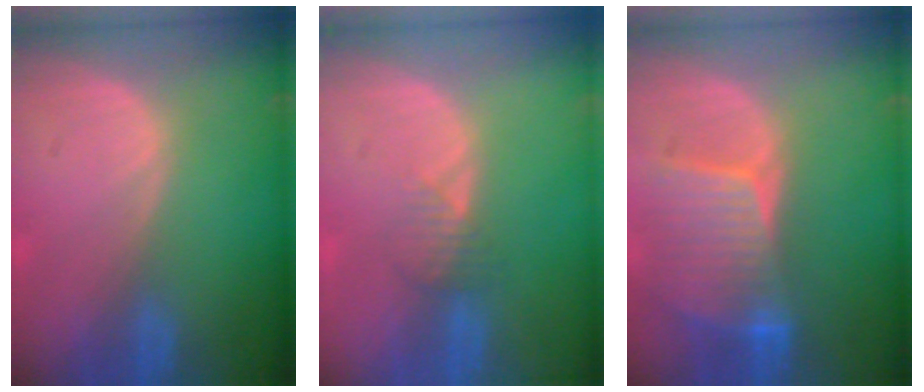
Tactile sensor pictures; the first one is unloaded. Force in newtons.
{"total": 2.1, "press": 2.1, "slide": 0.2}
{"total": 8.4, "press": 7.6, "slide": 3.5}